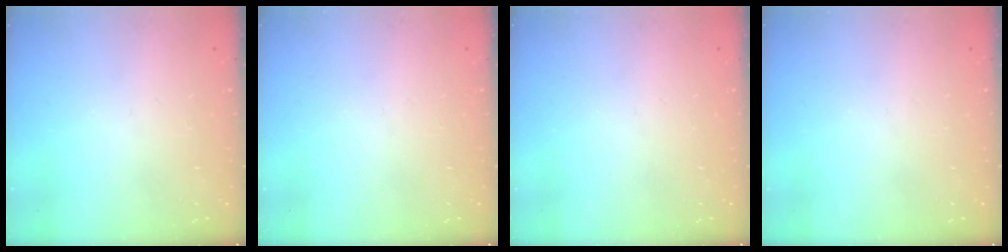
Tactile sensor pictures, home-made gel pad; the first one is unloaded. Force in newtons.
{"total": 0.0}
{"total": 0.0}
{"total": 0.0}